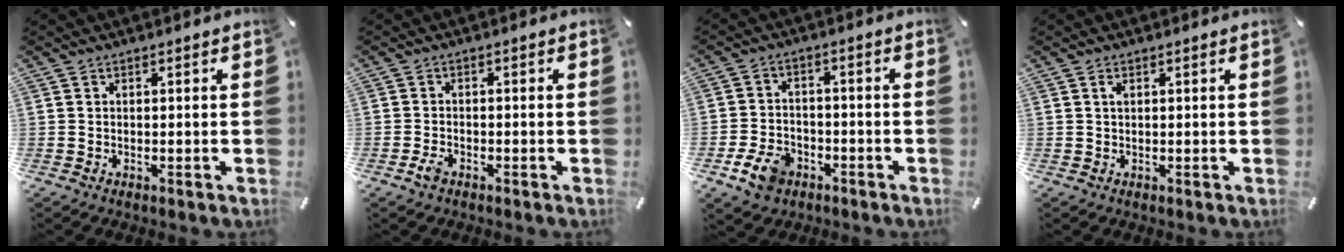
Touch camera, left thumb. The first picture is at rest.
{"total": 2.3, "force": [-1.5, 1.3, 1.2], "torque": [-0.036, 0.002, -0.032]}
{"total": 7.8, "force": [-4.0, 5.6, 3.6], "torque": [-0.070, 0.020, -0.073]}
{"total": 0.9, "force": [0.3, 0.4, 0.7], "torque": [-0.015, 0.002, 0.005]}